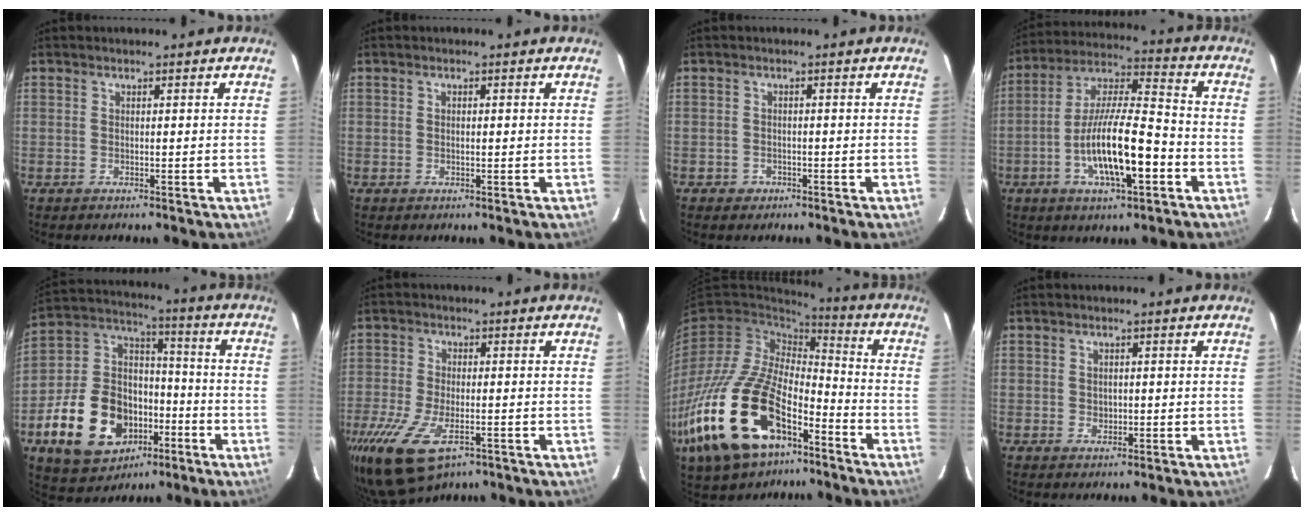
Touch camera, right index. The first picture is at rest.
{"total": 0.7, "force": [0.0, 0.3, 0.7], "torque": [-0.012, 0.003, -0.001]}
{"total": 2.1, "force": [-1.2, 1.7, 0.3], "torque": [-0.011, 0.004, -0.014]}
{"total": 15.8, "force": [-5.4, 4.2, 14.3], "torque": [-0.270, 0.000, -0.097]}
{"total": 21.6, "force": [-9.2, 14.8, 12.7], "torque": [-0.290, 0.034, -0.130]}
{"total": 12.4, "force": [-7.0, 5.4, 8.8], "torque": [-0.203, -0.040, -0.124]}
{"total": 26.0, "force": [-13.2, 13.7, 17.7], "torque": [-0.370, -0.015, -0.225]}
{"total": 1.5, "force": [0.0, 1.3, 0.7], "torque": [-0.010, 0.002, 0.000]}